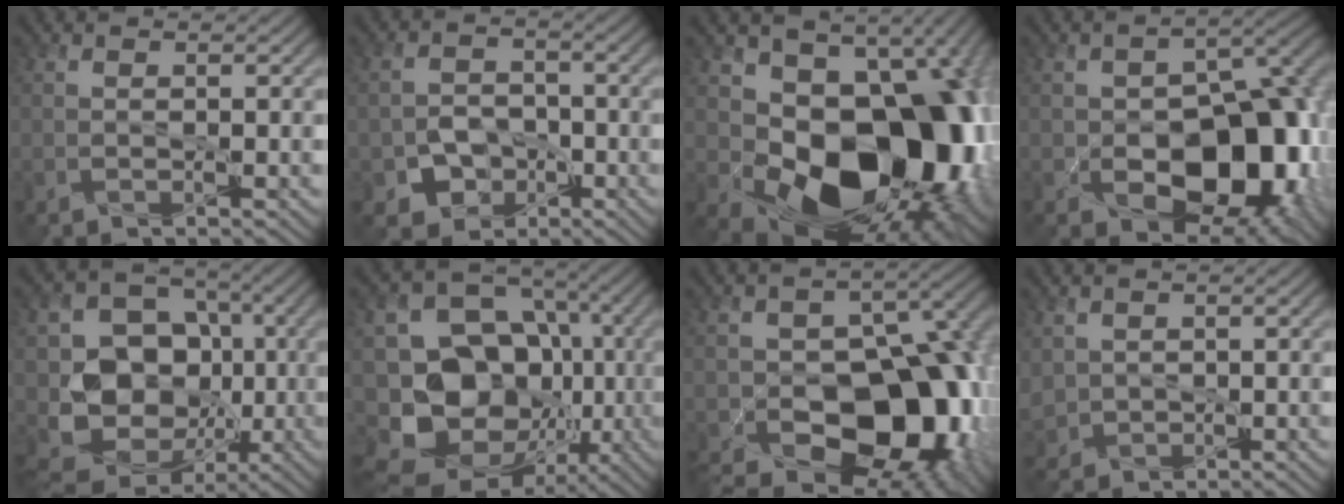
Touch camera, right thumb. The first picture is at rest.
{"total": 5.0, "force": [-2.2, 3.9, 2.1], "torque": [-0.036, -0.004, -0.047]}
{"total": 19.8, "force": [-1.5, 14.4, 13.5], "torque": [-0.164, -0.069, 0.021]}
{"total": 14.8, "force": [-3.7, 9.5, 10.7], "torque": [-0.121, -0.017, -0.059]}
{"total": 12.5, "force": [-1.0, 10.7, 6.3], "torque": [-0.121, -0.026, -0.033]}
{"total": 19.3, "force": [-5.5, 15.9, 9.5], "torque": [-0.207, -0.026, -0.098]}
{"total": 18.2, "force": [-7.8, 12.0, 11.2], "torque": [-0.152, -0.010, -0.113]}
{"total": 3.4, "force": [0.7, 3.0, 1.4], "torque": [-0.055, -0.010, 0.013]}